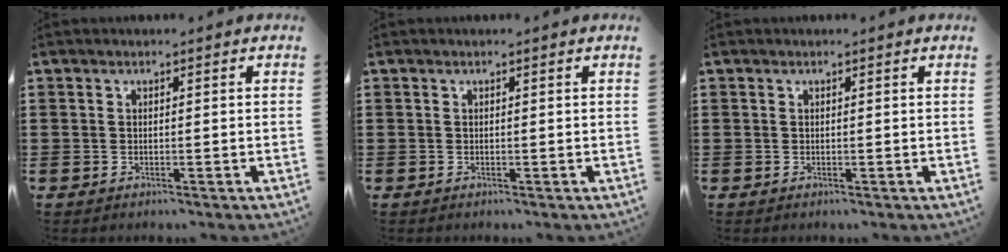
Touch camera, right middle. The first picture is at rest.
{"total": 0.0}
{"total": 0.0}